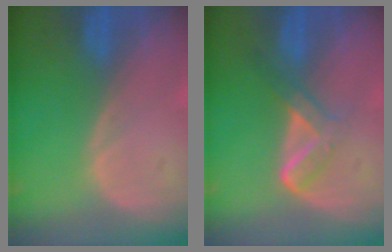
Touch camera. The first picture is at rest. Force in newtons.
{"total": 5.5, "press": 4.7, "slide": 2.8}